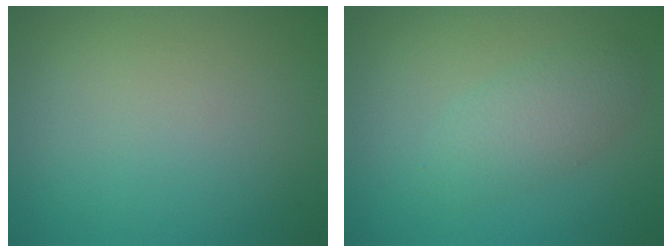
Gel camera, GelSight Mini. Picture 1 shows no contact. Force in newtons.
{"total": 2.8, "press": 2.8, "slide": 0.1}